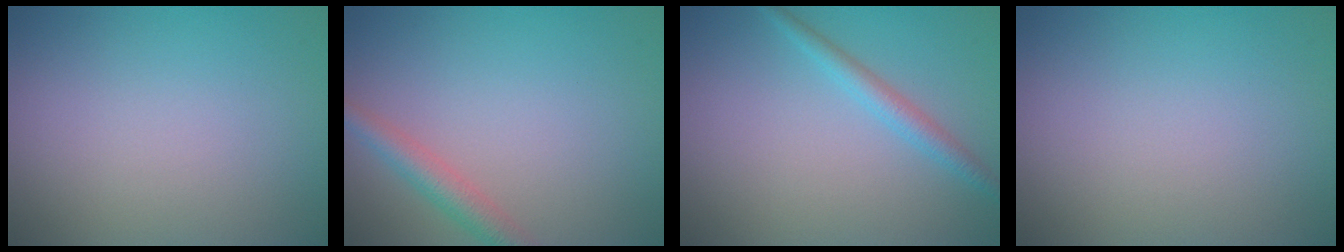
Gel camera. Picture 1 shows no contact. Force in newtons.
{"total": 2.7, "press": 2.7, "slide": 0.1}
{"total": 1.9, "press": 1.9, "slide": 0.1}
{"total": 0.0}